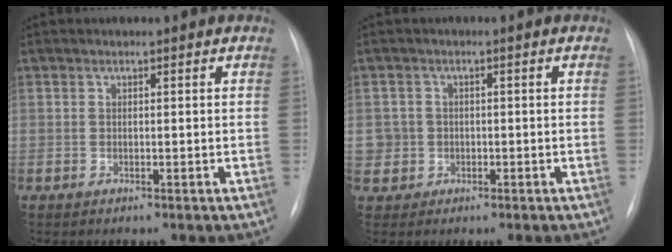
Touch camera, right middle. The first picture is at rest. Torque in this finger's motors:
{"motor_torque": [-0.52, -0.27, -0.01, 0.00]}